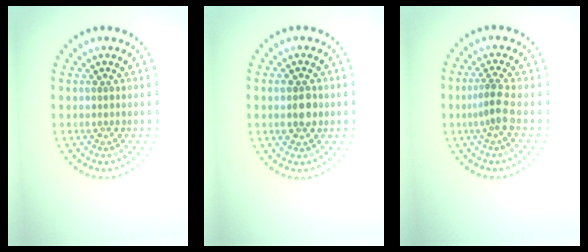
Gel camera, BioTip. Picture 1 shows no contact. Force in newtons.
{"total": 2.5, "press": 2.5, "slide": 0.1}
{"total": 1.9, "press": 1.4, "slide": 1.3}